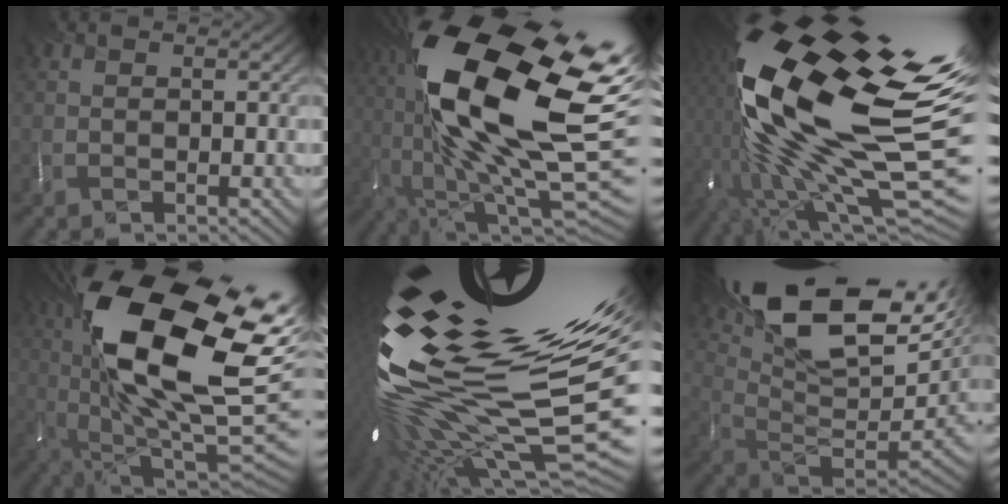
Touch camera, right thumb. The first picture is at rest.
{"total": 22.5, "force": [4.3, 9.0, 20.1], "torque": [-0.399, -0.005, 0.085]}
{"total": 21.6, "force": [0.0, 8.4, 19.9], "torque": [-0.400, -0.032, -0.010]}
{"total": 21.9, "force": [6.2, 9.1, 19.0], "torque": [-0.368, 0.007, 0.120]}
{"total": 20.8, "force": [3.0, 8.7, 18.6], "torque": [-0.328, -0.044, 0.084]}
{"total": 19.8, "force": [9.7, 9.0, 14.7], "torque": [-0.263, 0.025, 0.172]}